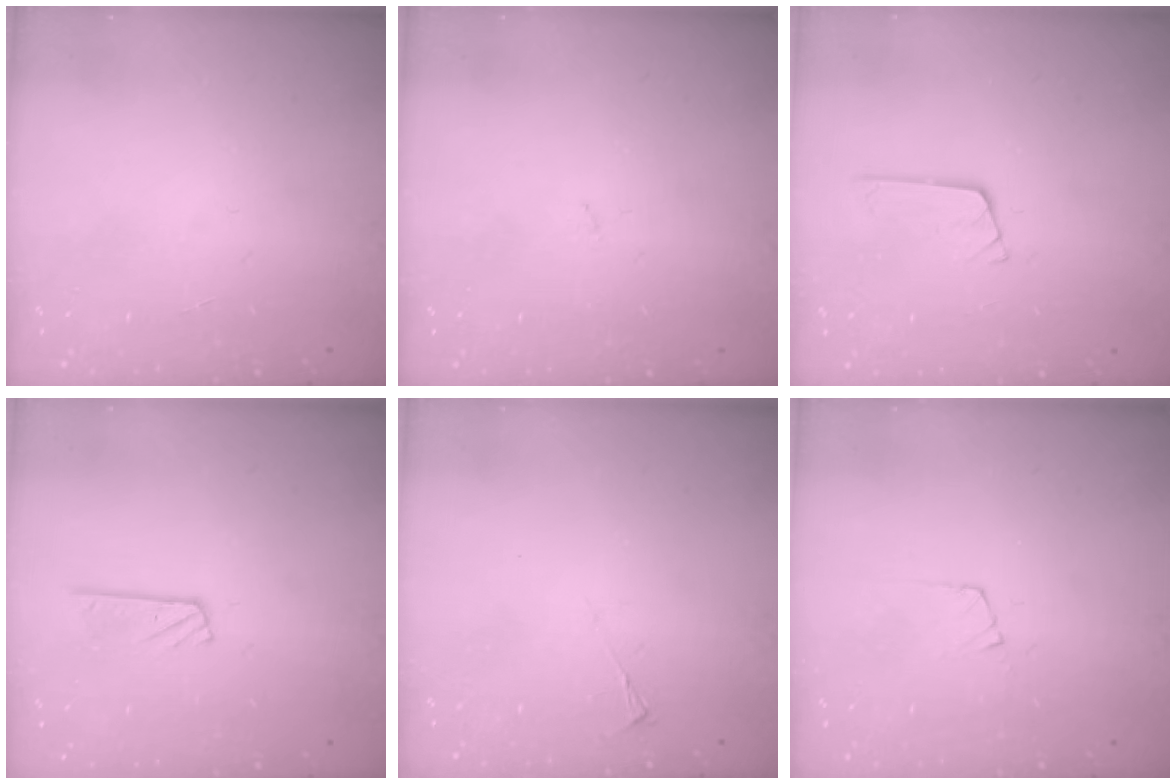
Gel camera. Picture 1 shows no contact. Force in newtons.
{"total": 2.8, "press": 2.8, "slide": 0.4}
{"total": 2.6, "press": 2.6, "slide": 0.3}
{"total": 4.3, "press": 4.3, "slide": 0.2}
{"total": 2.1, "press": 2.0, "slide": 0.4}
{"total": 3.7, "press": 3.6, "slide": 0.3}